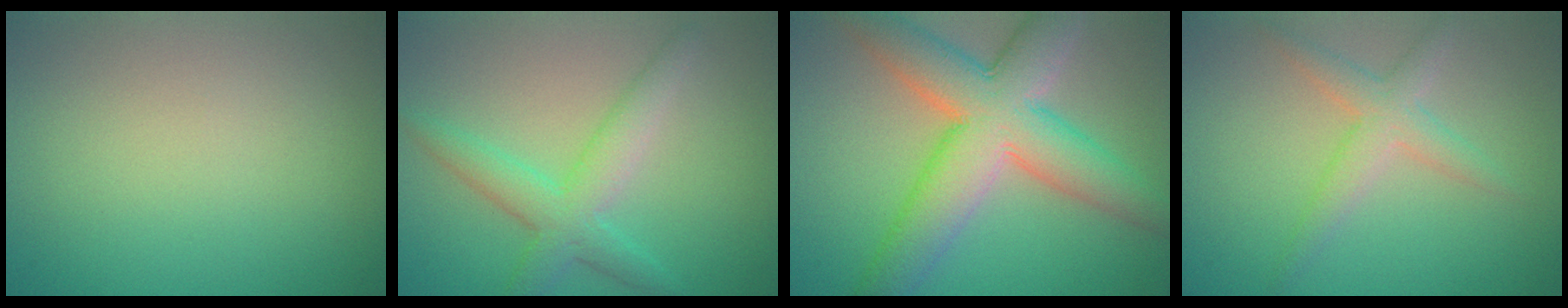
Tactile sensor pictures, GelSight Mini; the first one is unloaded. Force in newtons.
{"total": 3.9, "press": 3.9, "slide": 0.2}
{"total": 9.7, "press": 9.7, "slide": 0.2}
{"total": 2.8, "press": 2.8, "slide": 0.1}